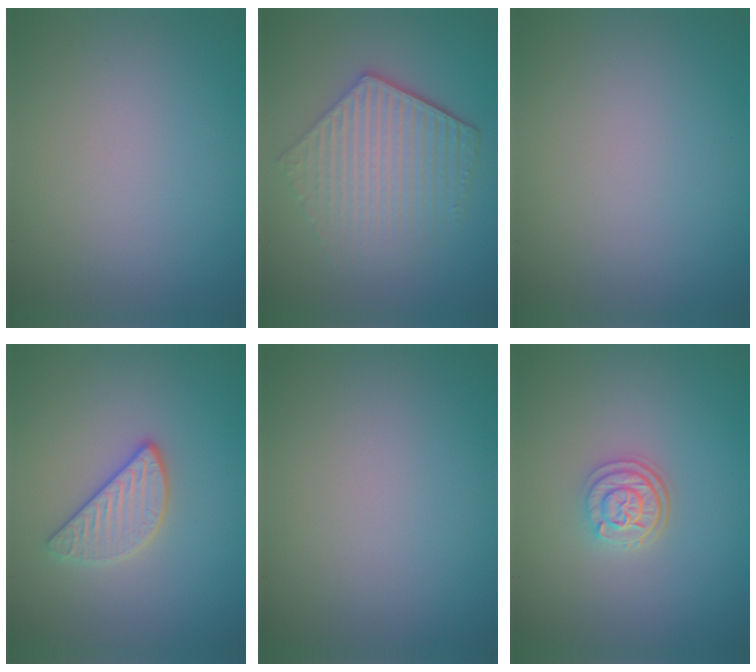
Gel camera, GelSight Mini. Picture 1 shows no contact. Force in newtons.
{"total": 6.0, "press": 4.4, "slide": 4.1}
{"total": 0.0}
{"total": 2.9, "press": 2.7, "slide": 1.2}
{"total": 0.0}
{"total": 3.0, "press": 2.4, "slide": 1.7}